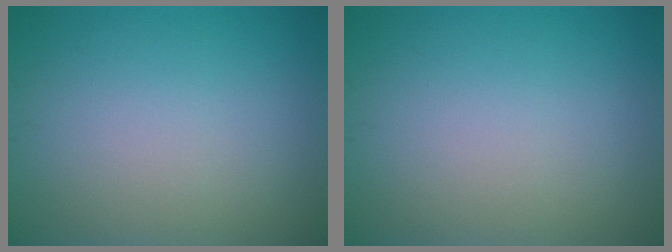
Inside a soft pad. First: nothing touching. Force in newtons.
{"total": 0.0}